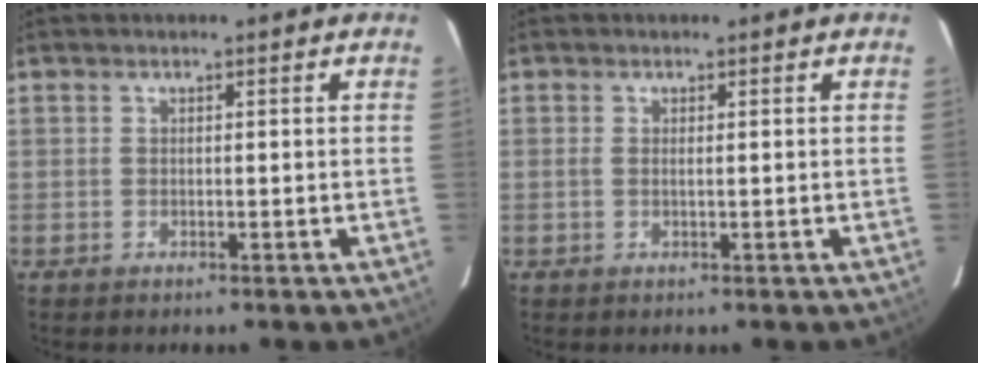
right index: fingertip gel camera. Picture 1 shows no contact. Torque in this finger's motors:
{"motor_torque": [-0.04, 0.11, 0.00, 0.00]}